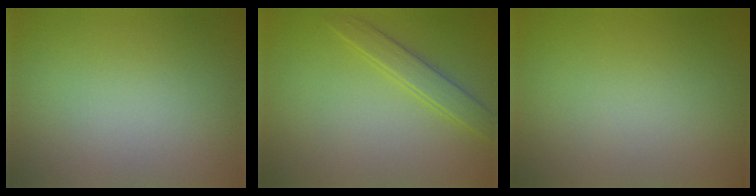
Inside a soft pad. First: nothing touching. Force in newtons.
{"total": 2.2, "press": 2.1, "slide": 0.2}
{"total": 0.0}